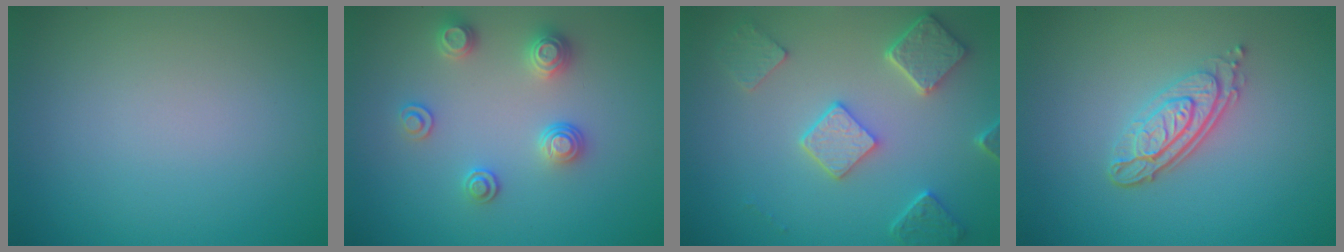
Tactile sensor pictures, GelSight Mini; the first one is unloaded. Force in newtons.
{"total": 2.7, "press": 2.6, "slide": 0.3}
{"total": 4.9, "press": 3.8, "slide": 3.2}
{"total": 3.7, "press": 2.9, "slide": 2.4}